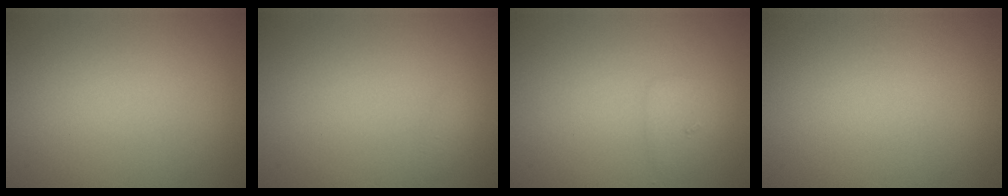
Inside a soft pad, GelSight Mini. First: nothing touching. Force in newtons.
{"total": 0.6, "press": 0.6, "slide": 0.0}
{"total": 1.4, "press": 1.4, "slide": 0.1}
{"total": 0.0}